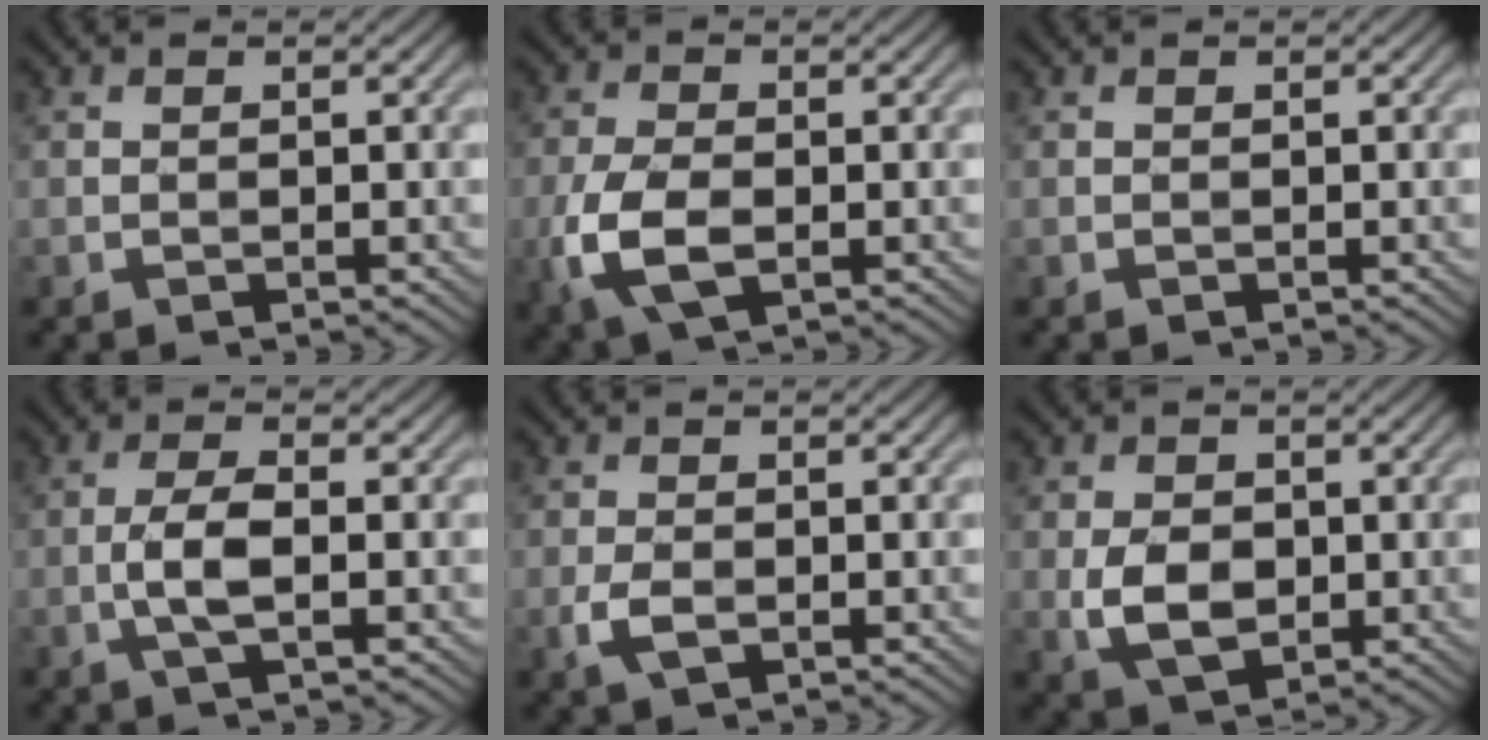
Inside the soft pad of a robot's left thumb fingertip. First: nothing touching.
{"total": 6.9, "force": [-2.1, 3.8, 5.4], "torque": [-0.135, -0.009, -0.045]}
{"total": 0.0}
{"total": 4.1, "force": [-0.9, 1.2, 3.8], "torque": [-0.083, 0.003, -0.023]}
{"total": 2.6, "force": [-0.9, 1.4, 2.0], "torque": [-0.051, -0.005, -0.019]}
{"total": 5.1, "force": [-0.6, 3.6, 3.6], "torque": [-0.080, -0.009, -0.010]}